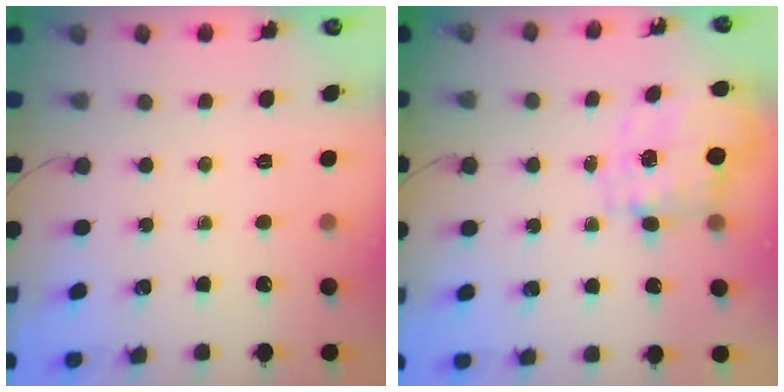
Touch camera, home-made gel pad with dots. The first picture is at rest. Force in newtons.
{"total": 2.9, "press": 2.7, "slide": 1.1}